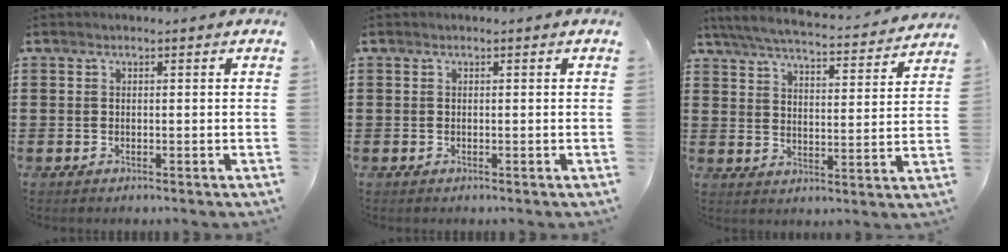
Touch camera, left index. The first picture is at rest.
{"total": 0.0}
{"total": 5.4, "force": [5.1, 0.0, 1.9], "torque": [-0.061, -0.038, 0.083]}